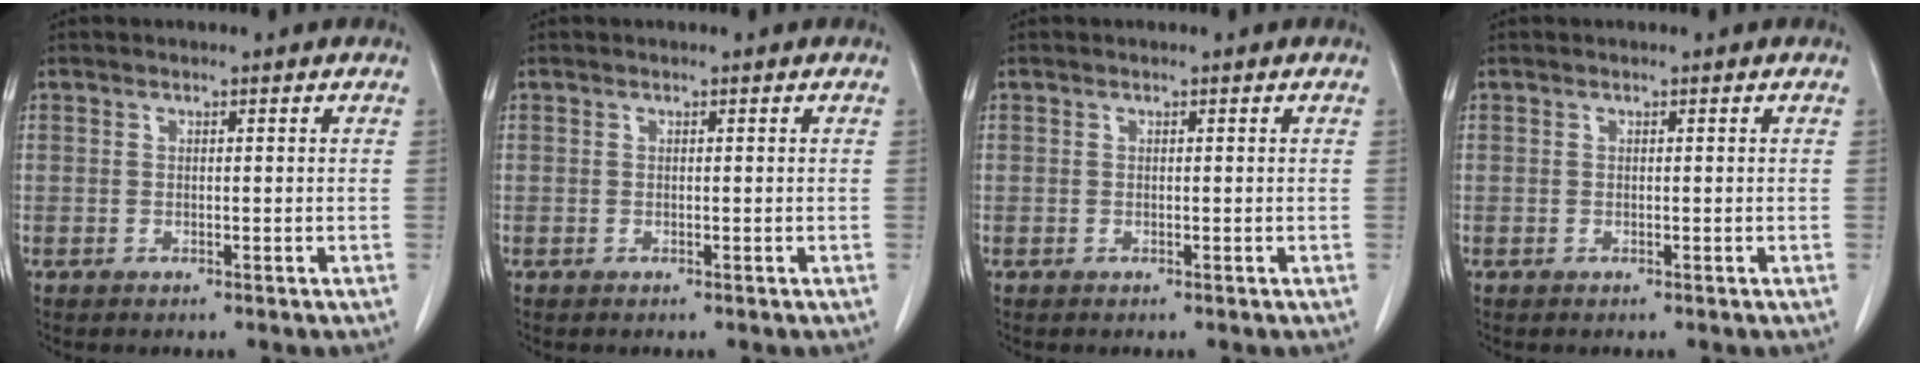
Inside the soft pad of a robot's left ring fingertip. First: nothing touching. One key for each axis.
{"total": 0.0}
{"total": 0.0}
{"total": 0.0}